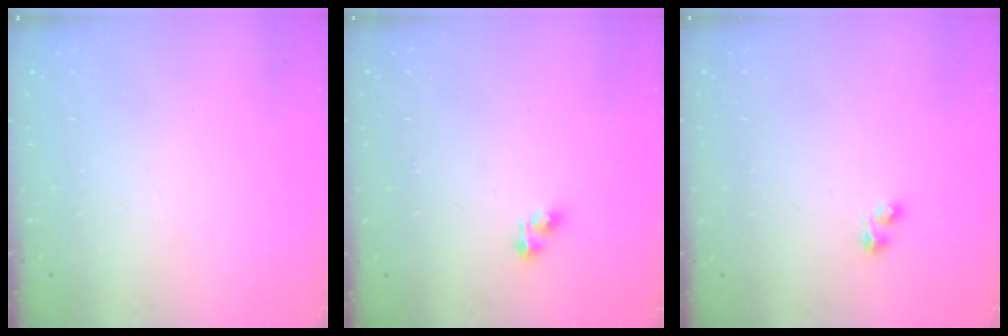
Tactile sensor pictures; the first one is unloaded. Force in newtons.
{"total": 3.2, "press": 3.1, "slide": 0.4}
{"total": 1.7, "press": 1.6, "slide": 0.6}